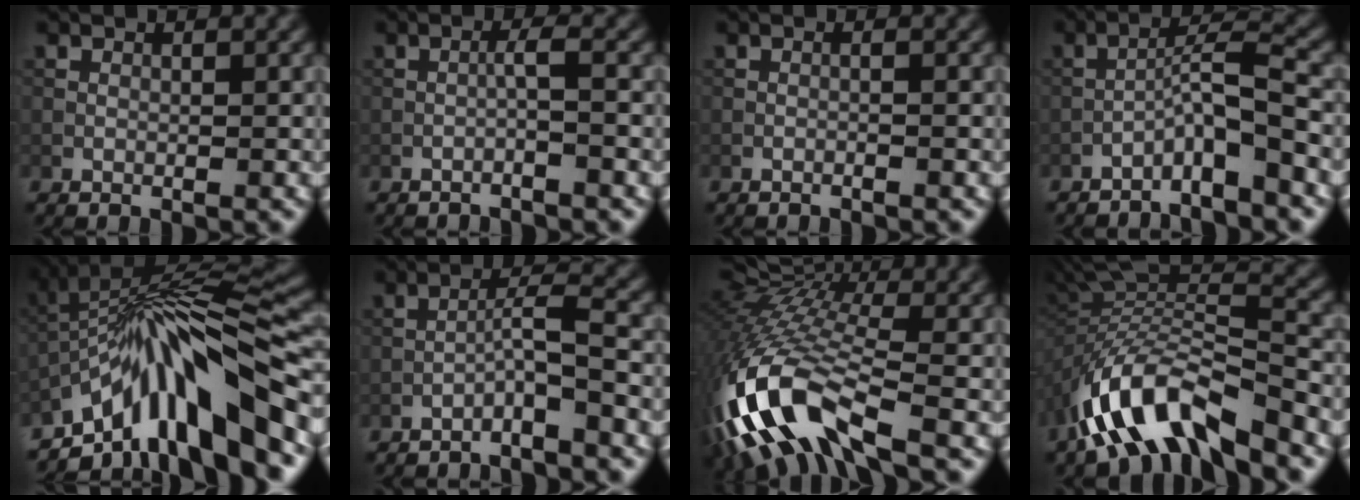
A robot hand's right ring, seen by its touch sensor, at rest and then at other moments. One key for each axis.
{"total": 1.7, "fx": -0.9, "fy": -0.1, "fz": 1.4, "tx": -0.023, "ty": 0.013, "tz": -0.023}
{"total": 0.7, "fx": -0.4, "fy": 0.0, "fz": 0.5, "tx": -0.012, "ty": 0.002, "tz": -0.014}
{"total": 4.1, "fx": -2.8, "fy": 0.2, "fz": 3.0, "tx": -0.054, "ty": 0.021, "tz": -0.054}
{"total": 12.5, "fx": -6.5, "fy": 2.9, "fz": 10.3, "tx": -0.160, "ty": 0.018, "tz": -0.106}
{"total": 2.8, "fx": -1.9, "fy": -0.1, "fz": 2.1, "tx": -0.040, "ty": 0.019, "tz": -0.039}
{"total": 13.4, "fx": -4.9, "fy": 5.8, "fz": 11.0, "tx": -0.247, "ty": -0.009, "tz": -0.095}
{"total": 10.3, "fx": -5.8, "fy": 3.7, "fz": 7.7, "tx": -0.130, "ty": 0.011, "tz": -0.115}